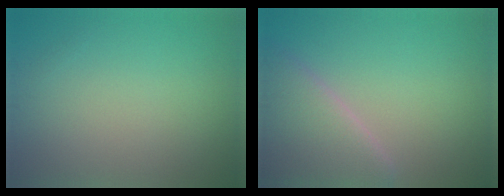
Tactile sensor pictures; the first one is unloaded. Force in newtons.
{"total": 5.8, "press": 5.7, "slide": 0.5}